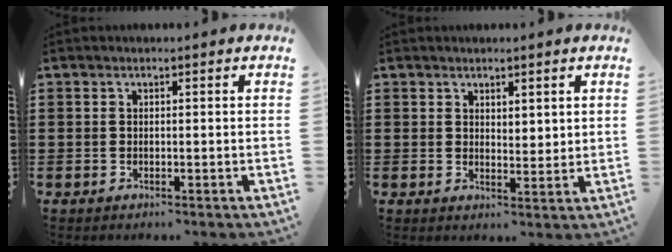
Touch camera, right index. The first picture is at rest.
{"total": 2.2, "force": [1.9, 1.0, 0.3], "torque": [-0.010, 0.006, 0.037]}